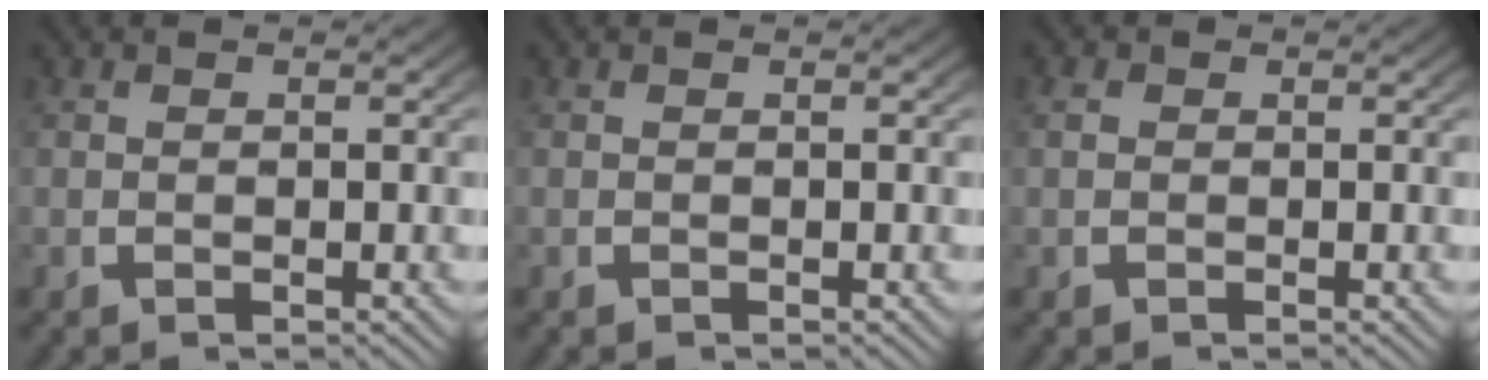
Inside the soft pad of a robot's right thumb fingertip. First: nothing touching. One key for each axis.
{"total": 0.0}
{"total": 0.9, "fx": 0.1, "fy": 0.8, "fz": 0.4, "tx": -0.003, "ty": -0.005, "tz": 0.002}